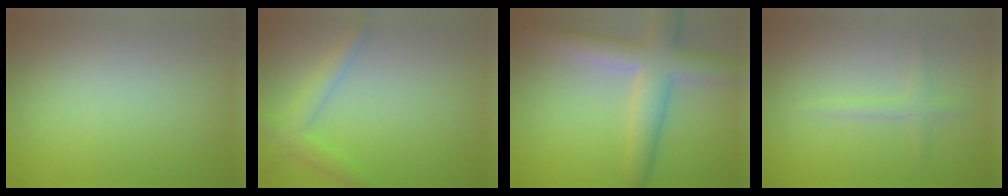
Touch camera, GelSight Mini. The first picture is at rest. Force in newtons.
{"total": 2.7, "press": 2.7, "slide": 0.2}
{"total": 6.0, "press": 6.0, "slide": 0.3}
{"total": 1.3, "press": 1.2, "slide": 0.0}